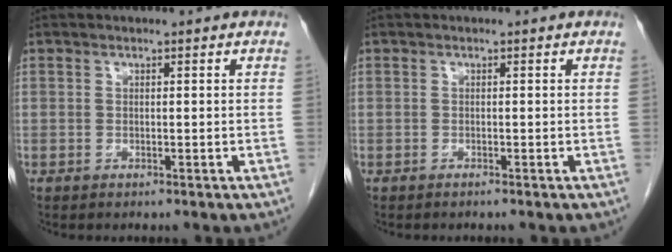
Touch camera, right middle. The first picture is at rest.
{"total": 0.0}